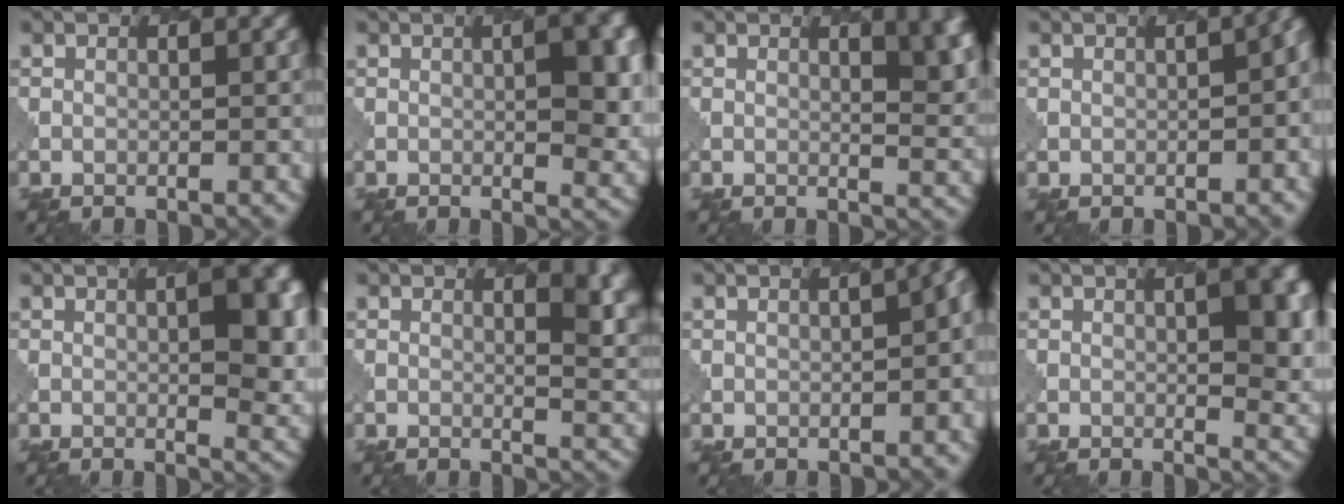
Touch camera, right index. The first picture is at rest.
{"total": 6.0, "force": [0.8, 1.8, 5.7], "torque": [-0.070, -0.003, 0.014]}
{"total": 7.6, "force": [2.6, 3.7, 6.1], "torque": [-0.031, 0.001, 0.035]}
{"total": 4.9, "force": [-0.6, 2.4, 4.2], "torque": [-0.032, 0.000, 0.004]}
{"total": 8.0, "force": [1.2, 2.7, 7.4], "torque": [-0.082, 0.000, 0.019]}
{"total": 5.6, "force": [2.2, 2.7, 4.4], "torque": [-0.026, -0.002, 0.029]}
{"total": 6.7, "force": [-0.5, 3.1, 5.9], "torque": [-0.019, 0.008, -0.004]}
{"total": 7.8, "force": [1.4, 2.8, 7.1], "torque": [-0.072, 0.000, 0.020]}